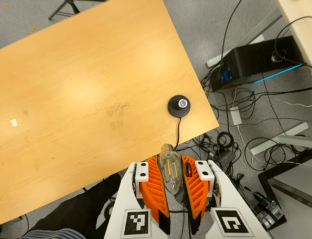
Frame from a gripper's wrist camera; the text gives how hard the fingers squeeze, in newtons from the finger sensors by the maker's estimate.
{"total": 19.1, "left": 23.7, "right": 14.6}